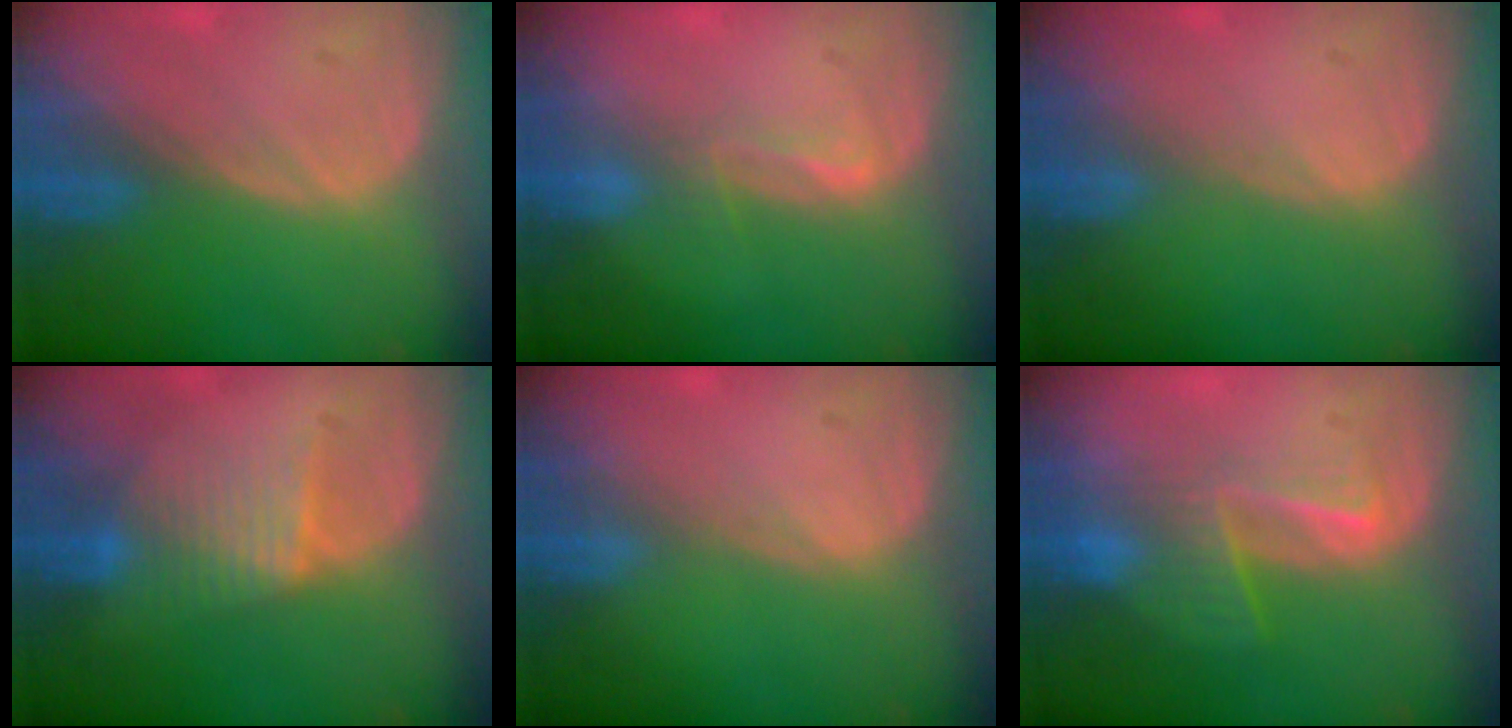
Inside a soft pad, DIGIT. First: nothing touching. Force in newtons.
{"total": 2.2, "press": 1.7, "slide": 1.4}
{"total": 0.0}
{"total": 5.0, "press": 4.9, "slide": 0.4}
{"total": 0.0}
{"total": 6.6, "press": 5.6, "slide": 3.5}